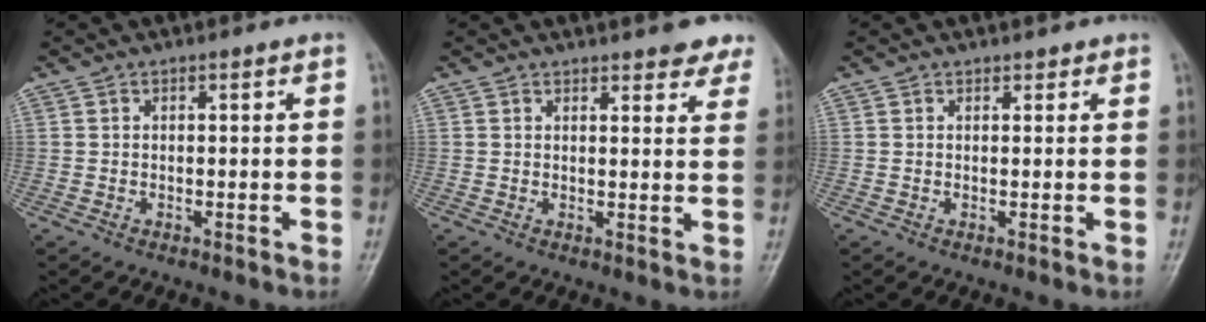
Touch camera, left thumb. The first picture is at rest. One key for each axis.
{"total": 7.3, "fx": 6.1, "fy": 2.3, "fz": 3.2, "tx": -0.005, "ty": -0.025, "tz": 0.059}
{"total": 0.9, "fx": 0.7, "fy": 0.5, "fz": 0.0, "tx": 0.006, "ty": -0.004, "tz": 0.006}